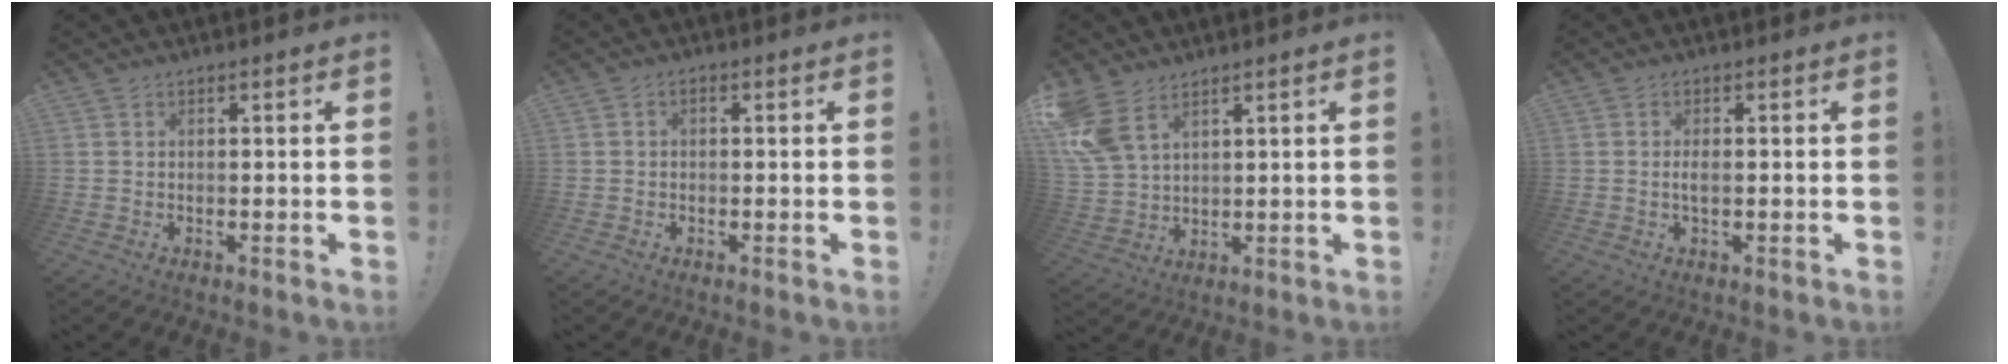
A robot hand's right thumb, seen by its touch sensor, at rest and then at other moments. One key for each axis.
{"total": 1.2, "fx": -0.9, "fy": 0.7, "fz": 0.5, "tx": -0.016, "ty": 0.007, "tz": -0.014}
{"total": 9.4, "fx": 5.6, "fy": 5.4, "fz": 5.4, "tx": -0.116, "ty": -0.022, "tz": 0.114}
{"total": 2.0, "fx": -0.4, "fy": 0.7, "fz": 1.9, "tx": -0.025, "ty": -0.001, "tz": -0.009}